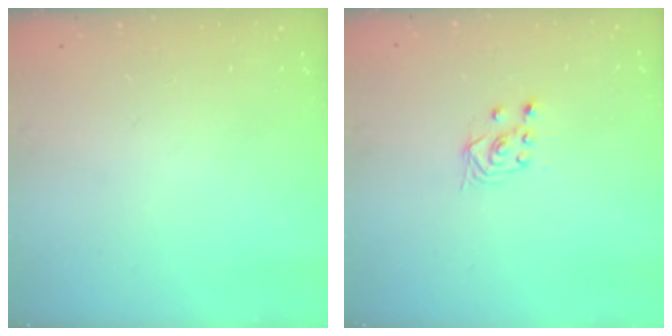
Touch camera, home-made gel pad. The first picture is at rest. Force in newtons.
{"total": 2.9, "press": 2.5, "slide": 1.4}